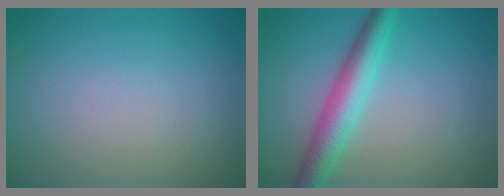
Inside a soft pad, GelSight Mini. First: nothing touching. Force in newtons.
{"total": 4.5, "press": 4.5, "slide": 0.1}